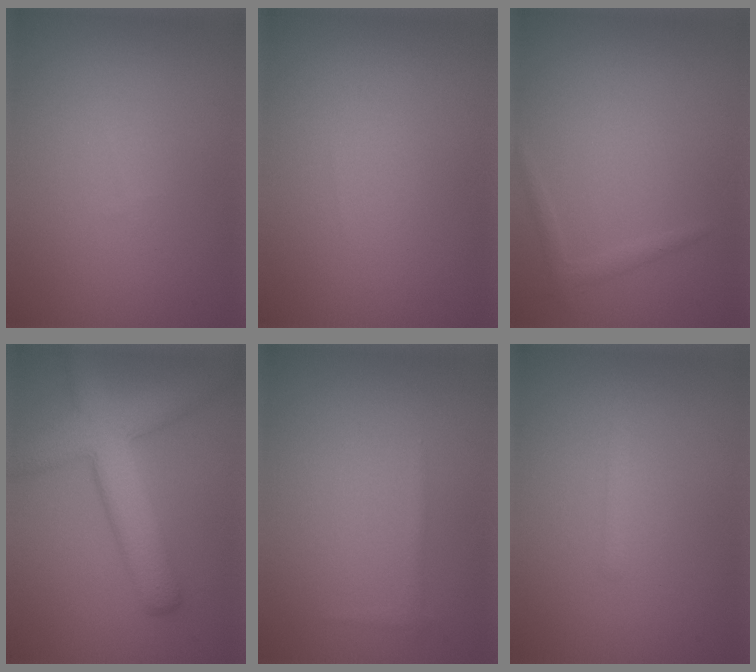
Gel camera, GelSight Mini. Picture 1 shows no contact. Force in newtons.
{"total": 0.0}
{"total": 1.0, "press": 1.0, "slide": 0.1}
{"total": 7.0, "press": 7.0, "slide": 0.3}
{"total": 0.6, "press": 0.6, "slide": 0.1}
{"total": 0.8, "press": 0.8, "slide": 0.0}